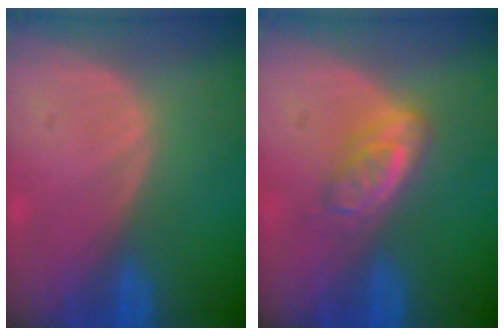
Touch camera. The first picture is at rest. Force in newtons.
{"total": 4.9, "press": 4.3, "slide": 2.4}